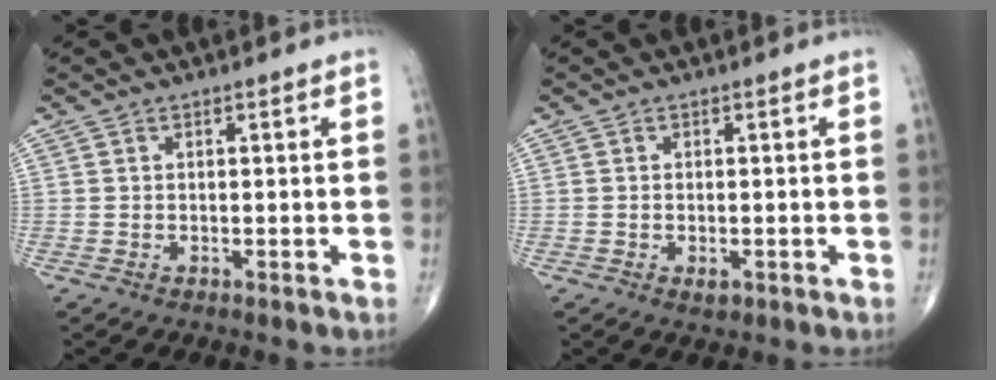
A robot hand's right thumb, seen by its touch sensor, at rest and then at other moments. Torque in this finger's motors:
{"motor_torque": [-0.16, 0.16, 0.11, 0.24, 0.02]}